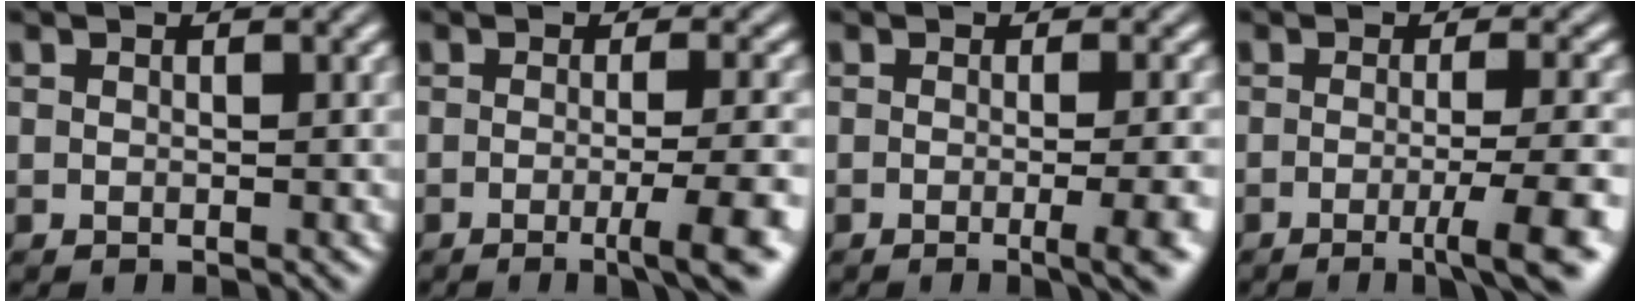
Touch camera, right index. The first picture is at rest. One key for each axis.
{"total": 4.6, "fx": -2.3, "fy": -0.2, "fz": 4.0, "tx": -0.046, "ty": -0.005, "tz": -0.035}
{"total": 3.8, "fx": -1.8, "fy": 0.0, "fz": 3.3, "tx": -0.034, "ty": -0.004, "tz": -0.027}
{"total": 5.2, "fx": -2.5, "fy": -0.2, "fz": 4.5, "tx": -0.053, "ty": -0.008, "tz": -0.038}